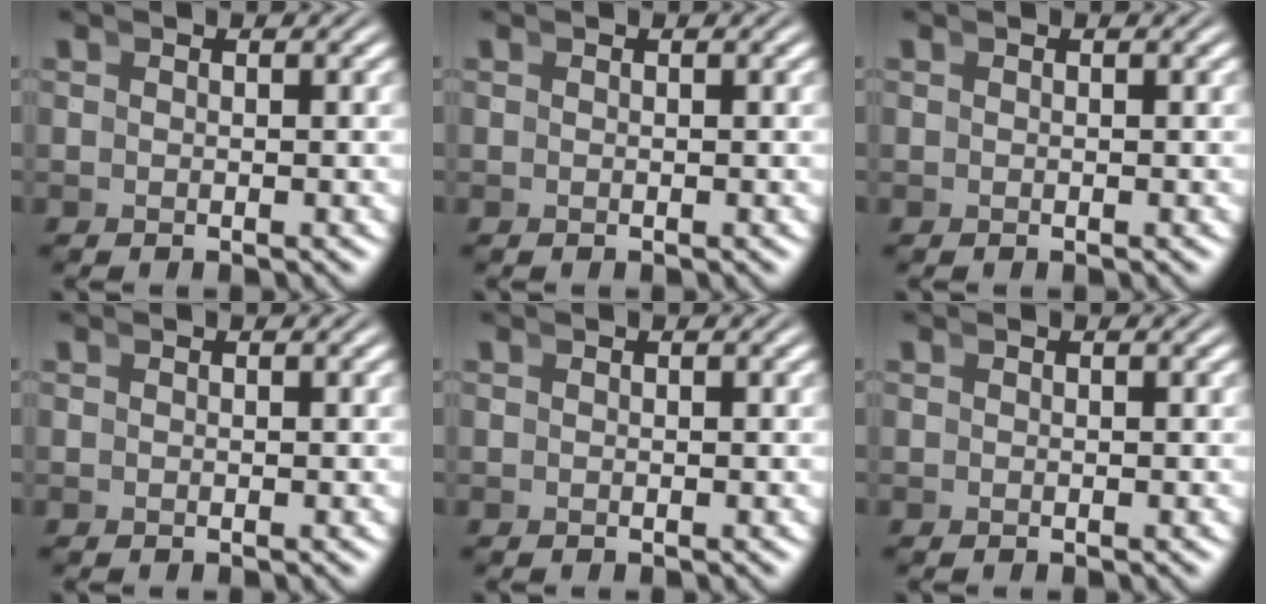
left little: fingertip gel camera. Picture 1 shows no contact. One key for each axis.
{"total": 0.0}
{"total": 0.0}
{"total": 0.0}
{"total": 0.0}
{"total": 0.0}